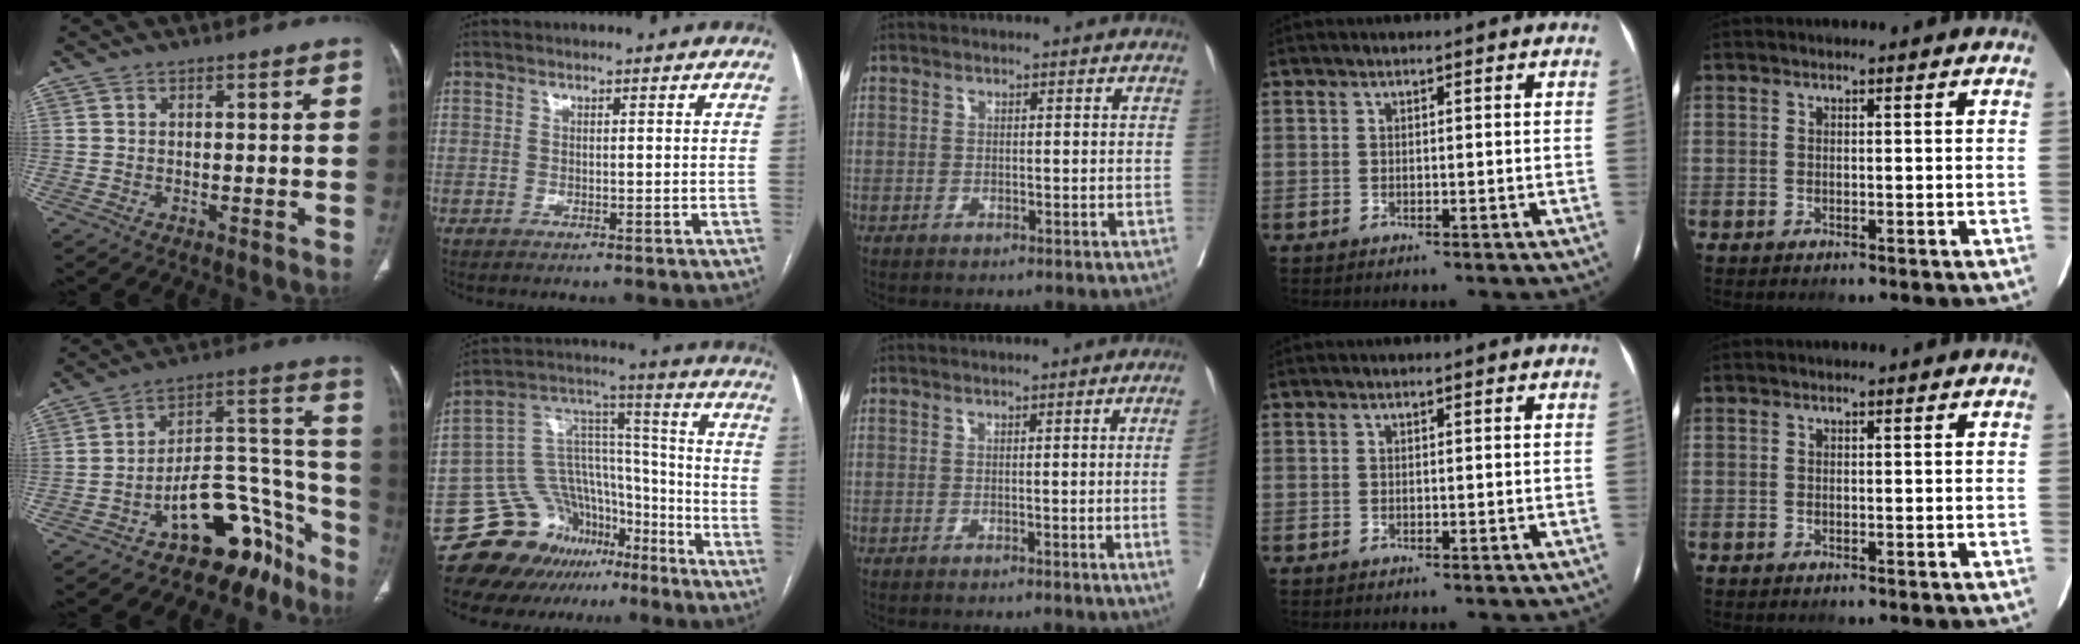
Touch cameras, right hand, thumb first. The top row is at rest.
{"thumb": {"total": 19.3, "force": [-12.2, 9.6, 11.4], "torque": [-0.094, 0.144, -0.184]}, "index": {"total": 16.2, "force": [-11.5, 10.3, 4.8], "torque": [-0.072, 0.096, -0.187]}, "middle": {"total": 4.3, "force": [-0.6, -1.7, 3.8], "torque": [-0.045, -0.008, -0.007]}}